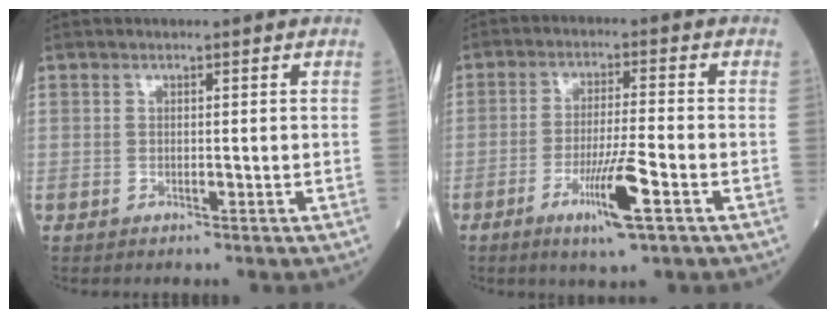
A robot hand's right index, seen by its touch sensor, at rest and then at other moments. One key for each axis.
{"total": 8.0, "fx": -3.8, "fy": -0.3, "fz": 7.0, "tx": -0.129, "ty": -0.016, "tz": -0.067}